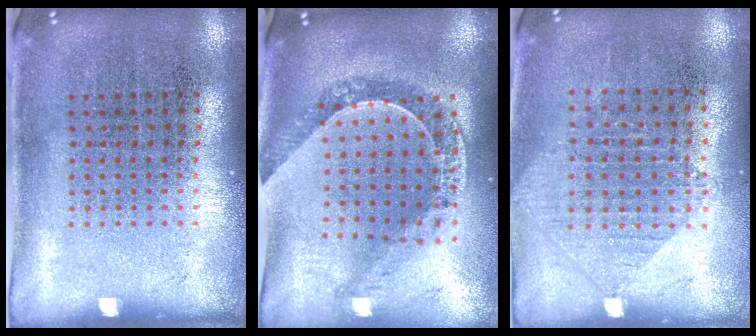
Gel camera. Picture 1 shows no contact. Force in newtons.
{"total": 1.1, "press": 1.1, "slide": 0.2}
{"total": 0.9, "press": 0.9, "slide": 0.2}